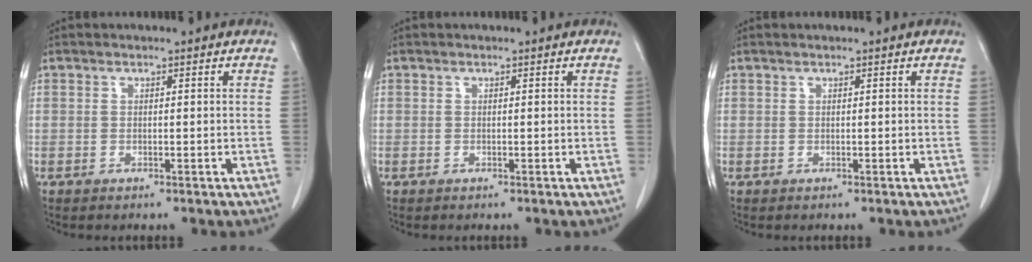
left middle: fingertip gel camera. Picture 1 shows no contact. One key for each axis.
{"total": 0.0}
{"total": 0.0}